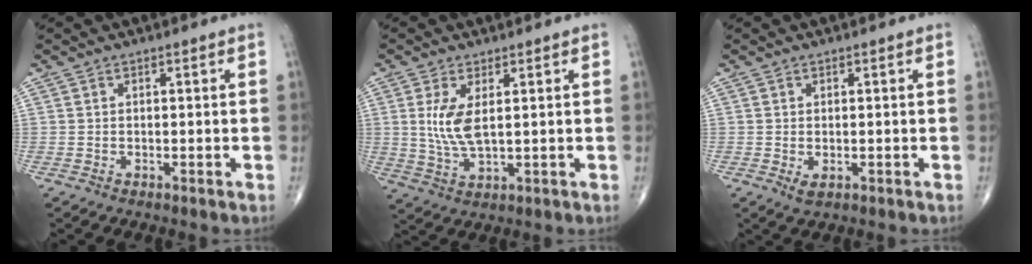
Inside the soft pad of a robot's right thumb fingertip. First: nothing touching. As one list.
[{"total": 6.6, "force": [1.3, 2.6, 5.9], "torque": [-0.131, -0.013, 0.034]}, {"total": 1.8, "force": [-0.4, 1.0, 1.5], "torque": [-0.022, -0.004, -0.004]}]